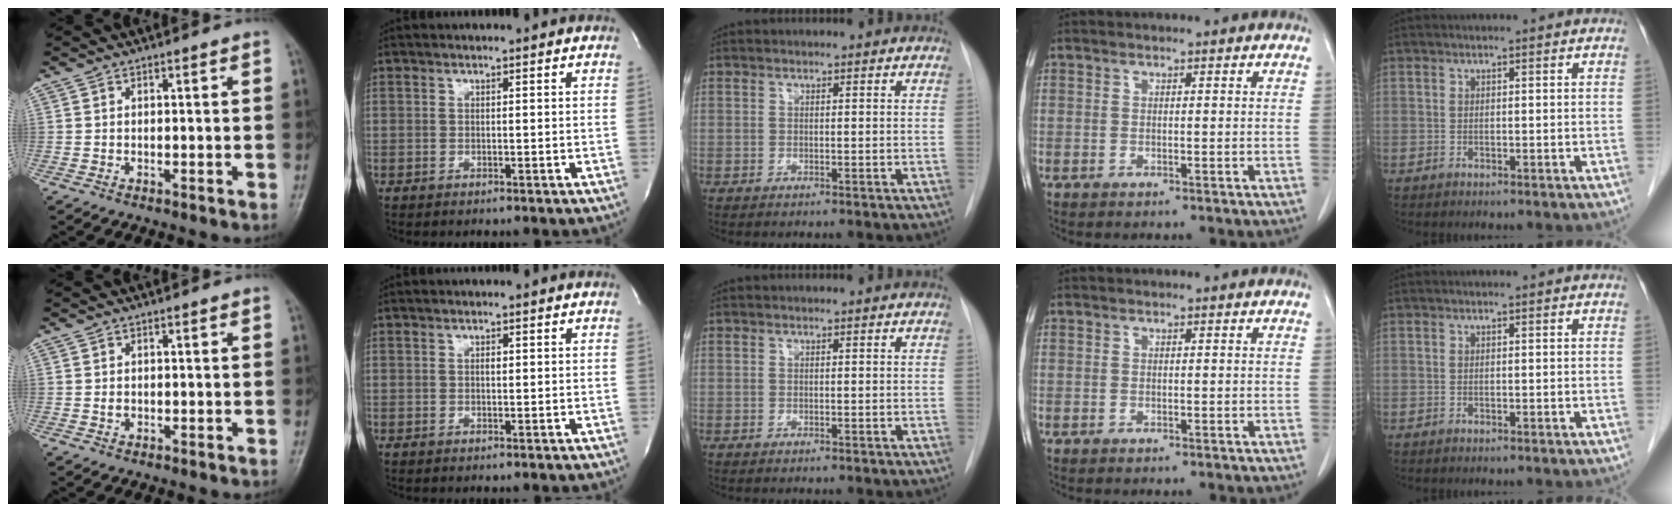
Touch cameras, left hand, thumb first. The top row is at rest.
{"thumb": {"total": 0.9, "force": [0.0, 0.7, 0.5], "torque": [-0.007, 0.001, 0.001]}, "index": {"total": 0.7, "force": [0.1, 0.3, 0.6], "torque": [-0.012, 0.001, 0.000]}}